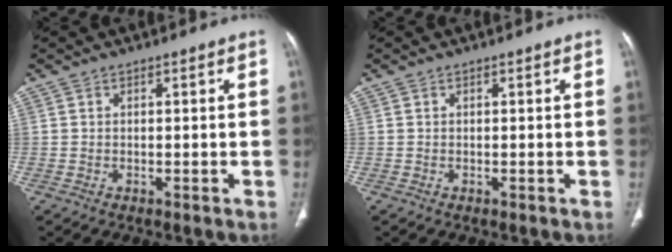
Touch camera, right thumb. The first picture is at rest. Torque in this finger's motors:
{"motor_torque": [2.37, 2.36, 0.00, 0.00, 0.00]}